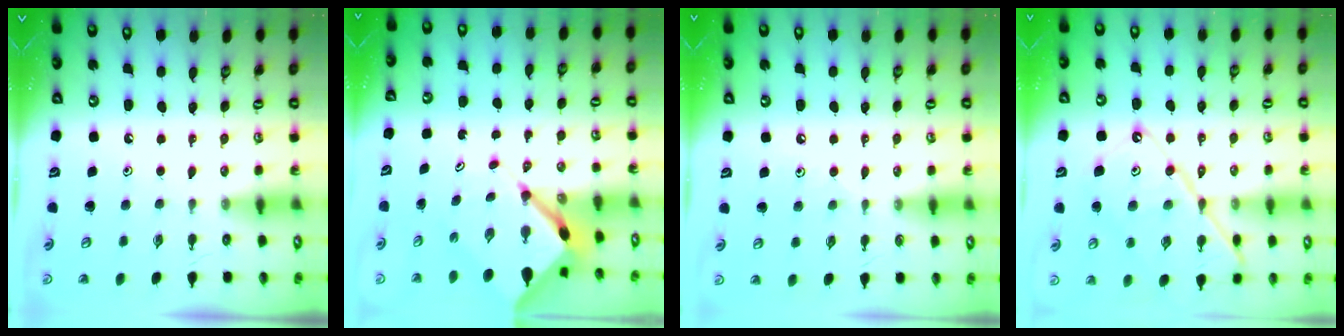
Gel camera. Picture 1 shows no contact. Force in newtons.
{"total": 10.6, "press": 10.6, "slide": 1.0}
{"total": 4.2, "press": 4.2, "slide": 0.7}
{"total": 15.3, "press": 15.2, "slide": 1.7}